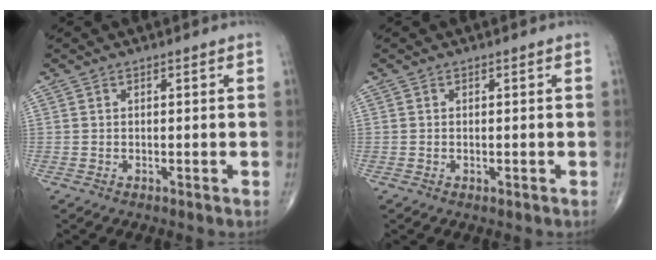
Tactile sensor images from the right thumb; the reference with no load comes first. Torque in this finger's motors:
{"motor_torque": [-0.19, 0.12, -0.27, -0.22, -0.03]}